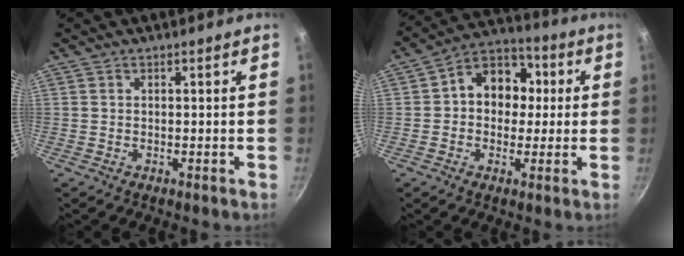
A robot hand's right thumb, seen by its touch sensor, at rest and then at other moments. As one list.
[{"total": 11.4, "force": [1.1, 9.3, 6.6], "torque": [-0.051, 0.026, -0.004]}]